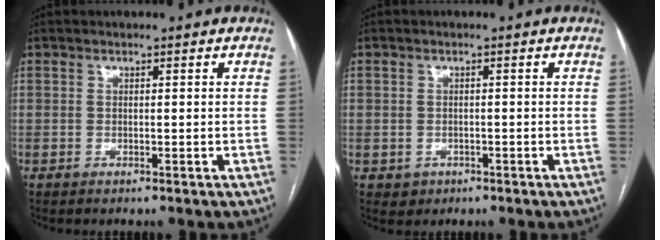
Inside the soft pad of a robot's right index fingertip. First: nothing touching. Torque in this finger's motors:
{"motor_torque": [-0.42, 0.08, -1.05, -0.21]}